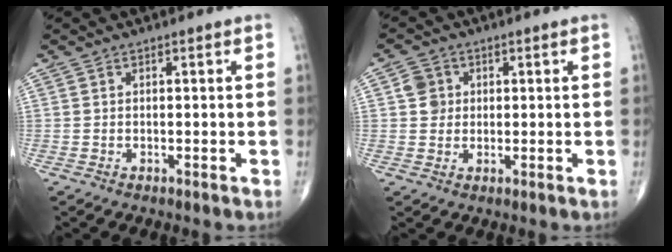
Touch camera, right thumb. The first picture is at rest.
{"total": 3.6, "force": [0.8, 3.4, 1.1], "torque": [0.000, 0.001, 0.010]}